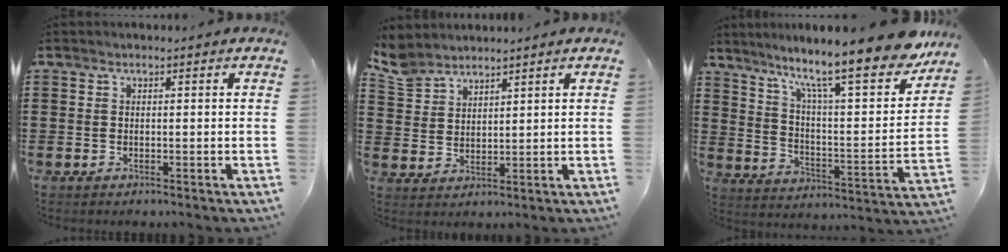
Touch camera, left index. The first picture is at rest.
{"total": 4.9, "force": [4.5, 1.8, 1.0], "torque": [-0.038, -0.008, 0.086]}
{"total": 13.2, "force": [10.3, 1.8, 8.0], "torque": [-0.160, -0.068, 0.164]}